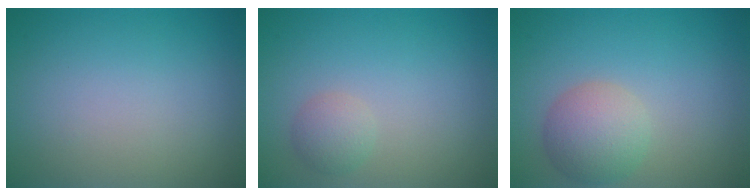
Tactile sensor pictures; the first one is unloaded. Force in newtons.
{"total": 1.6, "press": 1.6, "slide": 0.1}
{"total": 3.9, "press": 3.9, "slide": 0.2}